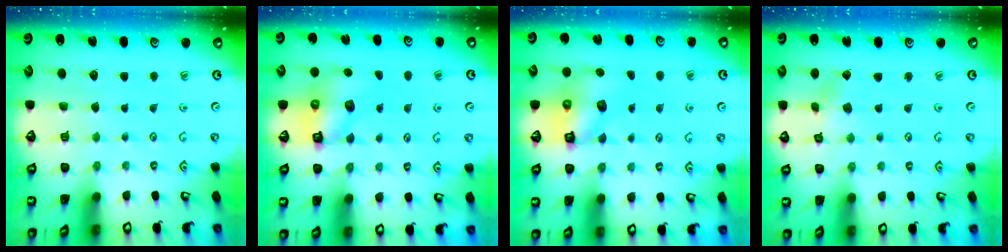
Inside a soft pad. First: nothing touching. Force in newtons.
{"total": 7.3, "press": 7.2, "slide": 0.9}
{"total": 7.3, "press": 7.2, "slide": 0.9}
{"total": 1.9, "press": 1.9, "slide": 0.2}